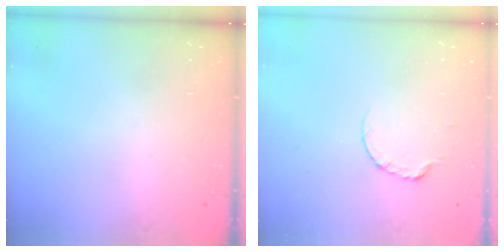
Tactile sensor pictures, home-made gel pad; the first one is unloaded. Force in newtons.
{"total": 3.9, "press": 3.8, "slide": 0.5}